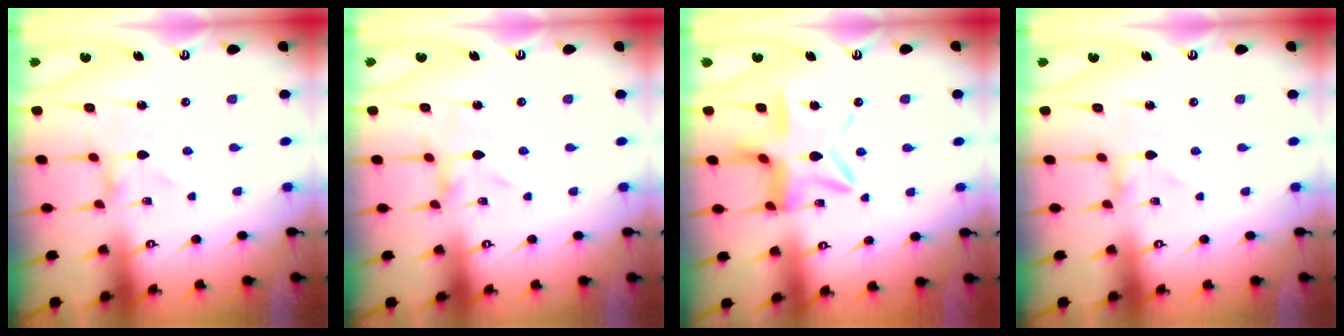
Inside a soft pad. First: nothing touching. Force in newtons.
{"total": 0.5, "press": 0.5, "slide": 0.0}
{"total": 13.2, "press": 13.2, "slide": 1.1}
{"total": 0.0}